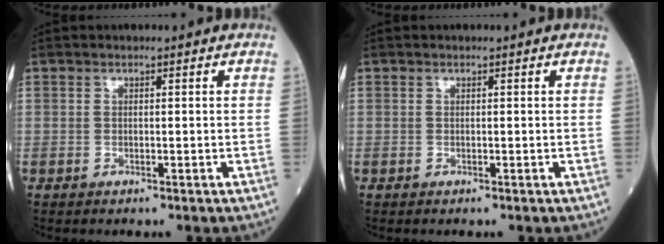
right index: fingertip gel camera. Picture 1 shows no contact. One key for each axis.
{"total": 0.0}